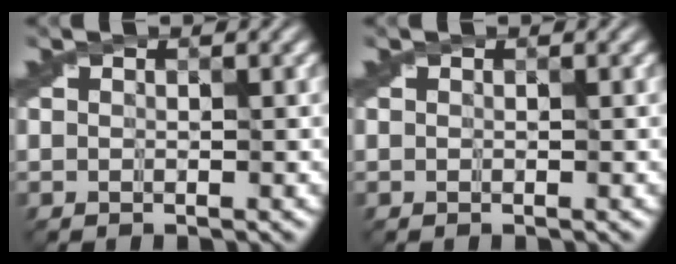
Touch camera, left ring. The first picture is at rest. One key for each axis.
{"total": 0.0}